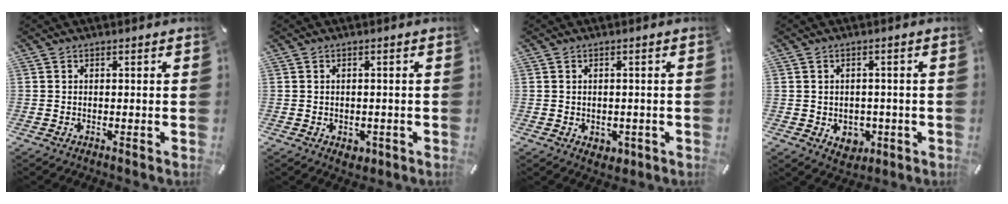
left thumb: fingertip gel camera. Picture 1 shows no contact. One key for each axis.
{"total": 2.2, "fx": -0.8, "fy": 1.9, "fz": 0.9, "tx": -0.013, "ty": 0.004, "tz": -0.014}
{"total": 2.4, "fx": -0.6, "fy": 2.2, "fz": 0.8, "tx": -0.004, "ty": 0.000, "tz": -0.012}
{"total": 4.7, "fx": -1.0, "fy": 4.2, "fz": 2.0, "tx": -0.010, "ty": 0.002, "tz": -0.018}